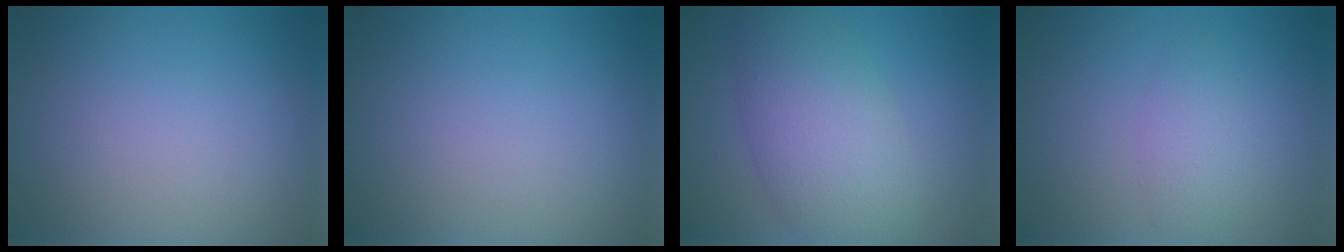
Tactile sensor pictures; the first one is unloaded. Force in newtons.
{"total": 0.0}
{"total": 7.4, "press": 7.4, "slide": 0.1}
{"total": 2.3, "press": 2.3, "slide": 0.0}